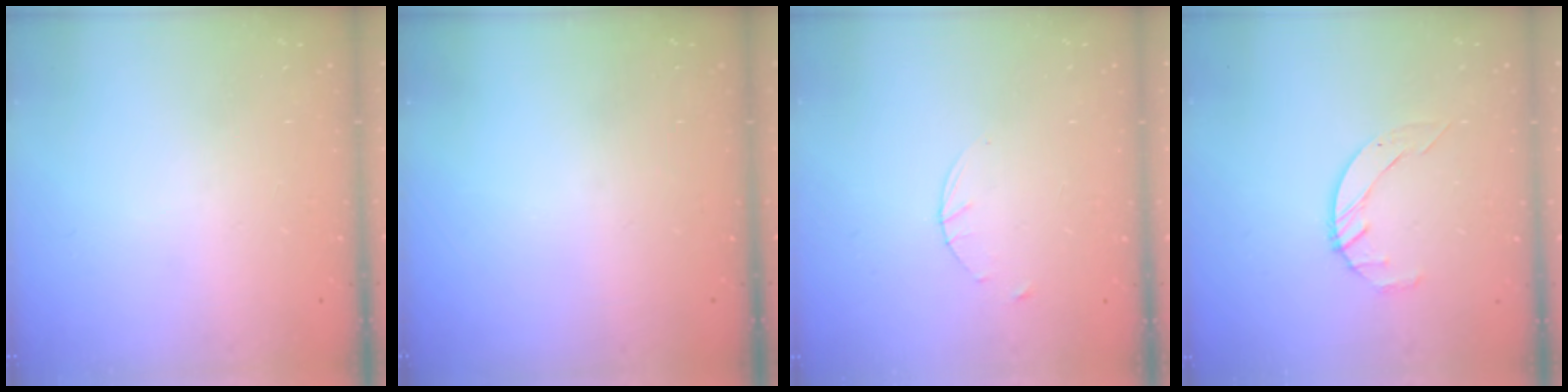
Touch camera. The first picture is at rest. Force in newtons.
{"total": 0.0}
{"total": 1.6, "press": 1.6, "slide": 0.2}
{"total": 3.4, "press": 3.3, "slide": 0.5}